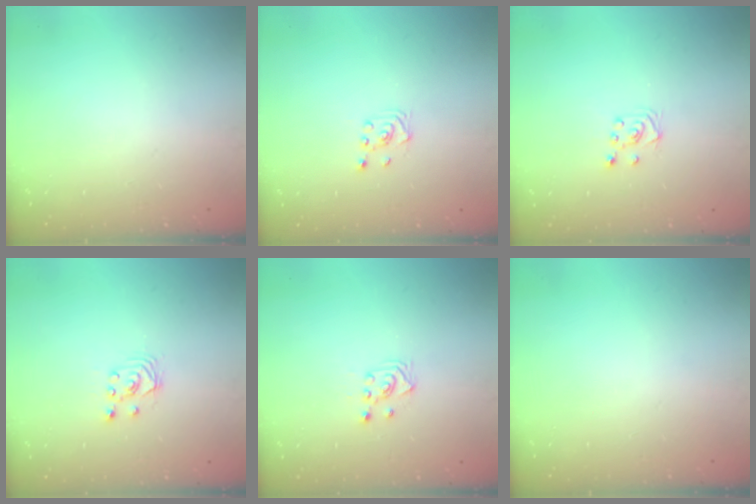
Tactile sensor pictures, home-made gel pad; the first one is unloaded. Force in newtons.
{"total": 2.0, "press": 1.8, "slide": 0.8}
{"total": 3.2, "press": 3.2, "slide": 0.3}
{"total": 2.6, "press": 2.6, "slide": 0.3}
{"total": 3.1, "press": 2.9, "slide": 1.0}
{"total": 0.0}